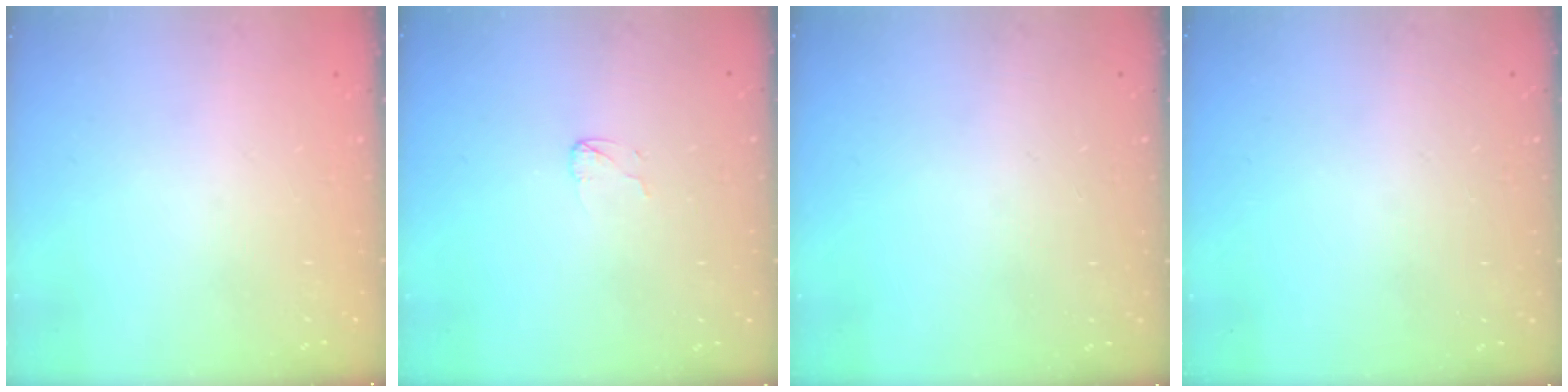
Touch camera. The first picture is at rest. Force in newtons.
{"total": 2.9, "press": 2.9, "slide": 0.2}
{"total": 0.0}
{"total": 0.0}